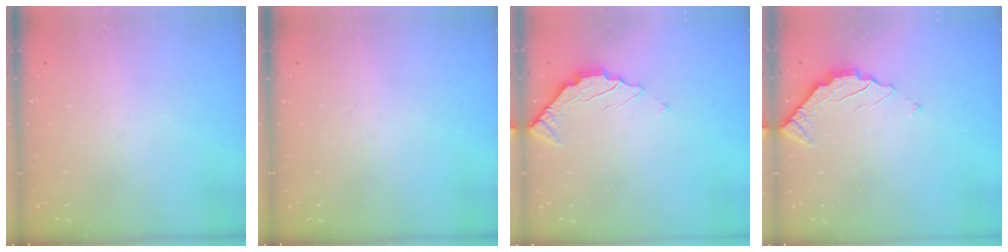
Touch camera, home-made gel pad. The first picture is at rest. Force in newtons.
{"total": 0.0}
{"total": 2.3, "press": 2.3, "slide": 0.2}
{"total": 2.3, "press": 2.3, "slide": 0.2}